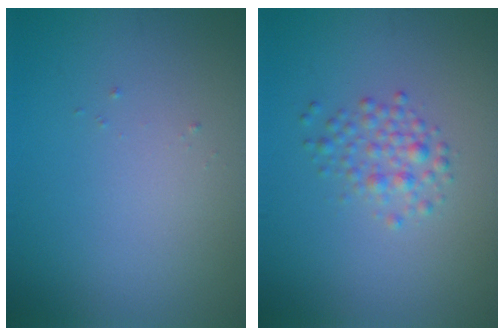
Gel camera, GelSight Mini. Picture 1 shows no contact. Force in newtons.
{"total": 2.0, "press": 2.0, "slide": 0.0}